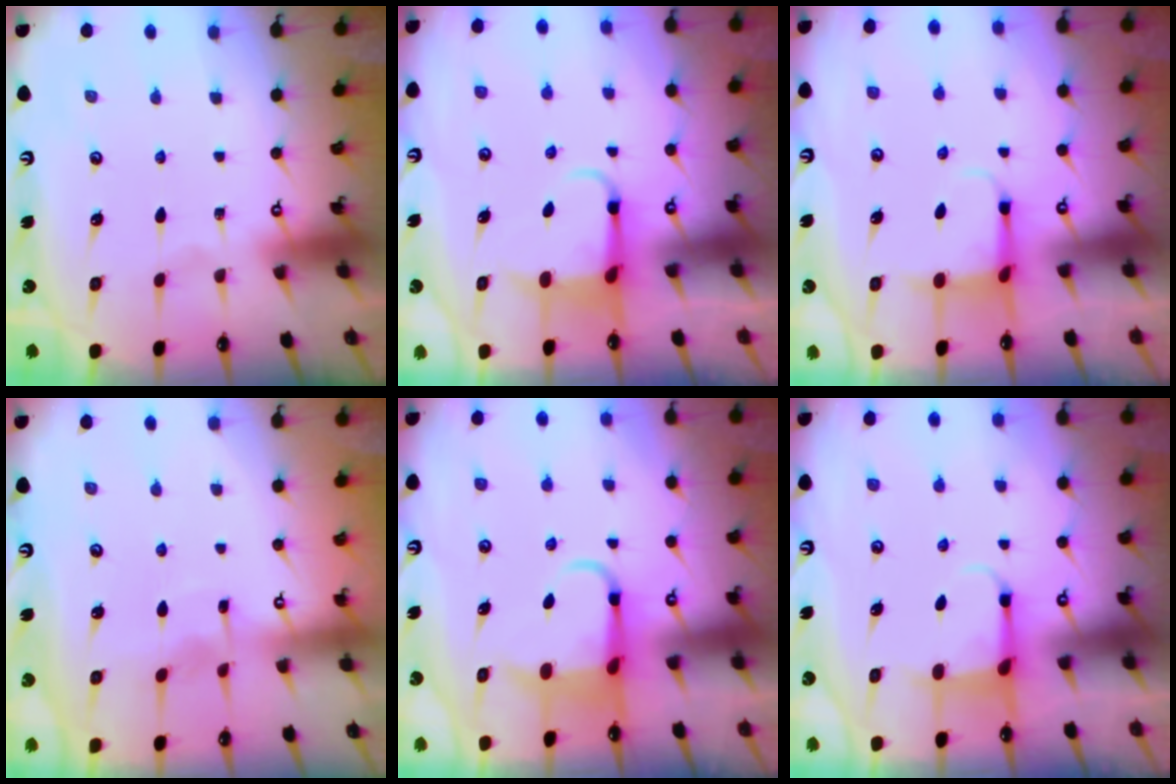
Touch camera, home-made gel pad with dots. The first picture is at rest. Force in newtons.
{"total": 3.9, "press": 3.8, "slide": 0.7}
{"total": 4.0, "press": 3.8, "slide": 1.2}
{"total": 2.8, "press": 2.8, "slide": 0.3}
{"total": 5.2, "press": 5.1, "slide": 1.0}
{"total": 4.0, "press": 3.9, "slide": 0.9}